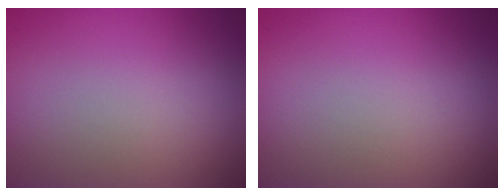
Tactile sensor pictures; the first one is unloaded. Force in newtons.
{"total": 0.0}